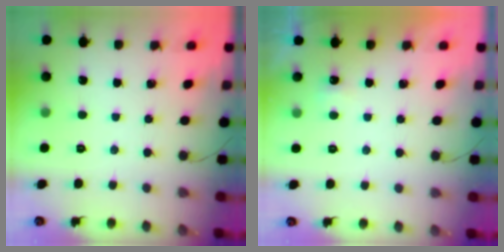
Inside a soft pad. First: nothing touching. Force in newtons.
{"total": 2.3, "press": 2.2, "slide": 0.7}